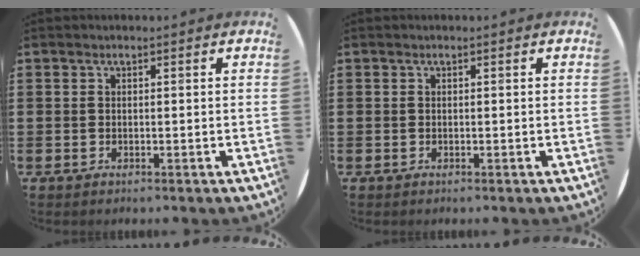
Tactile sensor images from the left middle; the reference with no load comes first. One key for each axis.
{"total": 0.0}